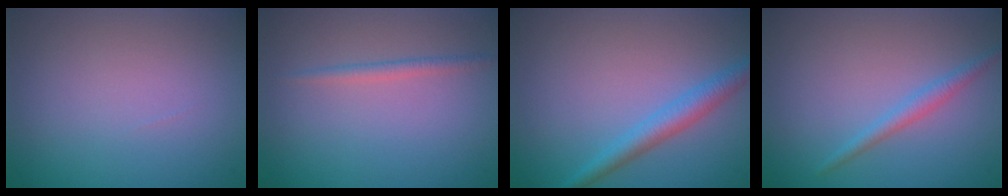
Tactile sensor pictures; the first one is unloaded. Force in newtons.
{"total": 1.2, "press": 1.2, "slide": 0.0}
{"total": 2.7, "press": 2.7, "slide": 0.1}
{"total": 1.4, "press": 1.4, "slide": 0.1}